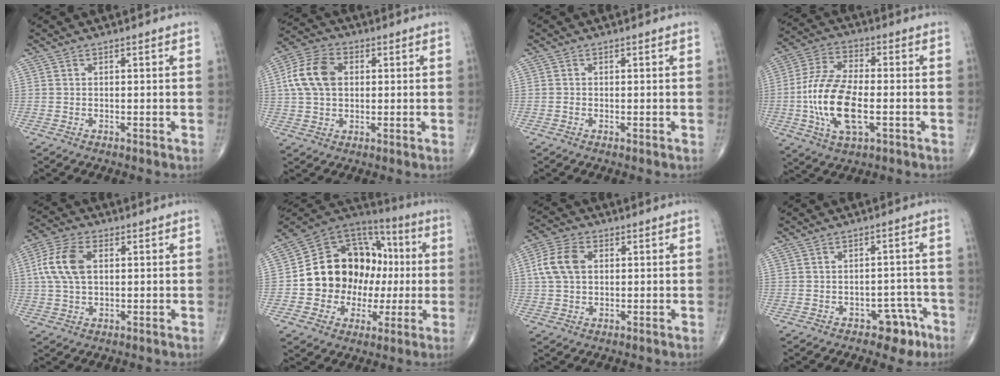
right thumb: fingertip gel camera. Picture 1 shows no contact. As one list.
[{"total": 10.5, "force": [1.7, 7.2, 7.4], "torque": [-0.140, 0.016, 0.026]}, {"total": 0.0}, {"total": 15.3, "force": [-3.0, 7.0, 13.2], "torque": [-0.273, 0.013, -0.055]}, {"total": 9.5, "force": [1.7, 5.7, 7.4], "torque": [-0.158, 0.012, 0.031]}, {"total": 20.9, "force": [-0.2, 16.2, 13.2], "torque": [-0.164, 0.044, 0.006]}, {"total": 8.0, "force": [1.4, 5.4, 5.6], "torque": [-0.113, 0.012, 0.025]}, {"total": 5.5, "force": [-3.3, 3.4, 2.8], "torque": [-0.007, 0.032, -0.039]}]